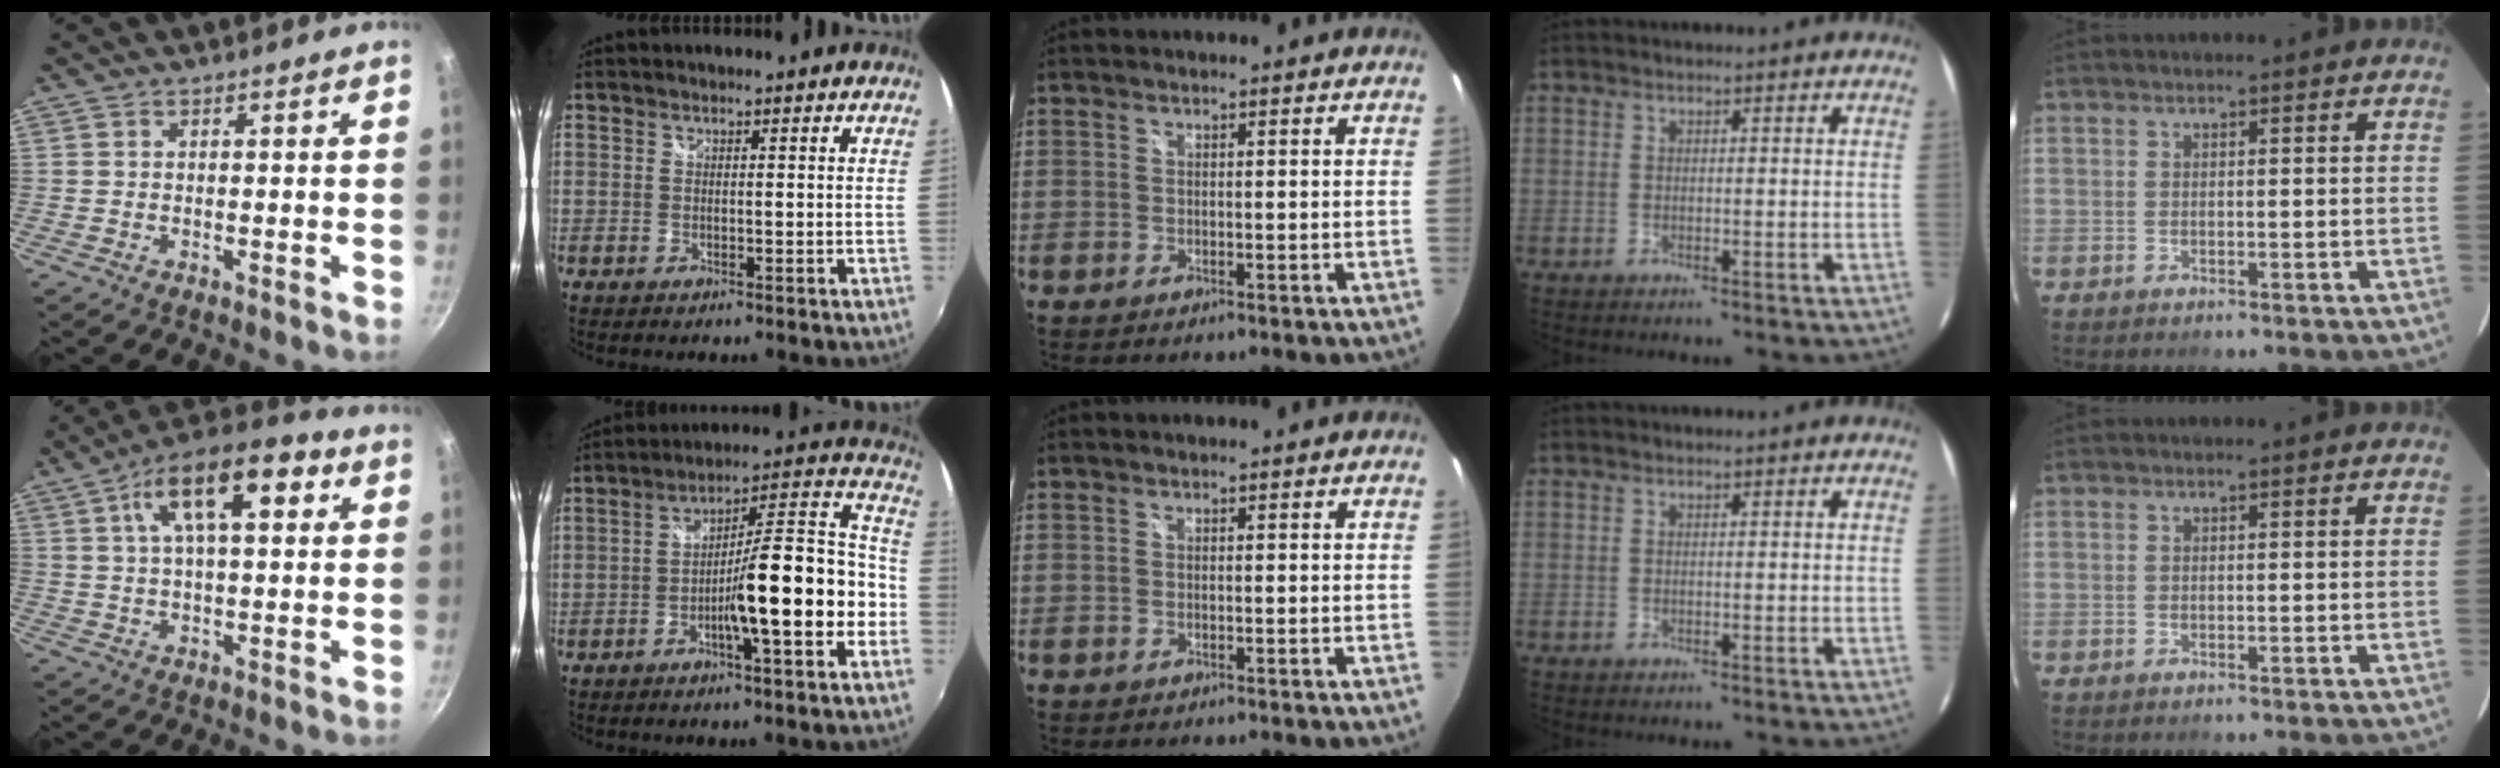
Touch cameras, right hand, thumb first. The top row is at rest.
{"thumb": {"total": 15.4, "force": [5.1, 6.9, 12.8], "torque": [-0.193, 0.016, 0.073]}, "index": {"total": 15.5, "force": [-5.0, 2.2, 14.5], "torque": [-0.206, 0.028, -0.080]}}